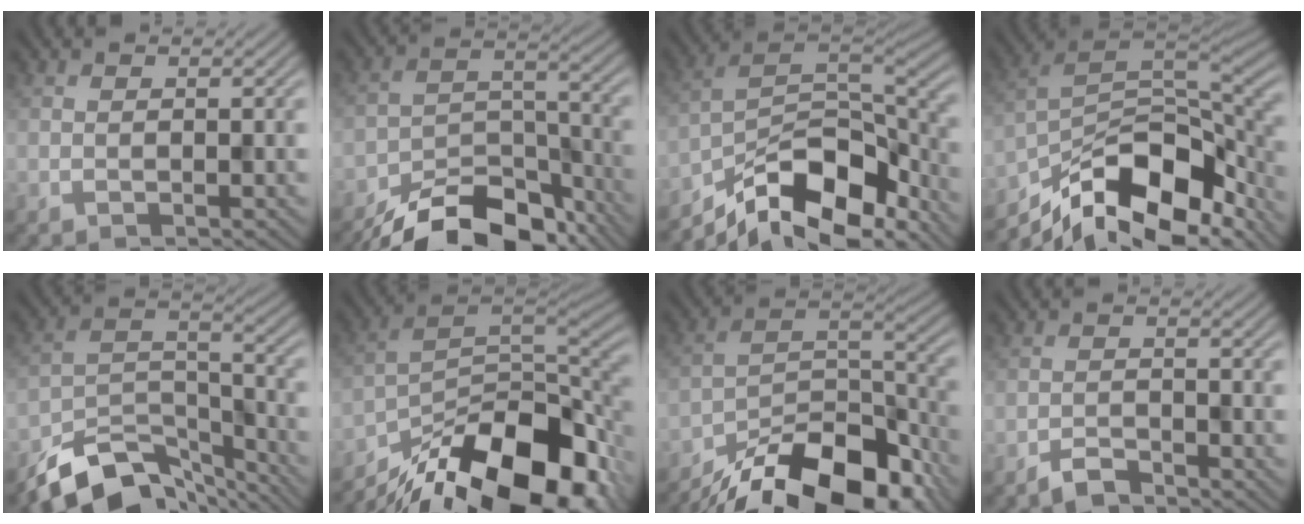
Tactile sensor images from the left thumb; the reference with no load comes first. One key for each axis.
{"total": 14.4, "fx": -11.8, "fy": 5.7, "fz": 6.0, "tx": -0.105, "ty": -0.017, "tz": -0.185}
{"total": 14.2, "fx": -10.5, "fy": 5.2, "fz": 8.0, "tx": -0.155, "ty": -0.006, "tz": -0.179}
{"total": 15.1, "fx": -9.6, "fy": 6.7, "fz": 9.6, "tx": -0.200, "ty": -0.016, "tz": -0.164}
{"total": 11.4, "fx": -9.3, "fy": 4.0, "fz": 5.1, "tx": -0.088, "ty": -0.005, "tz": -0.171}
{"total": 18.2, "fx": -12.1, "fy": 7.5, "fz": 11.2, "tx": -0.203, "ty": -0.032, "tz": -0.196}
{"total": 17.1, "fx": -13.4, "fy": 6.1, "fz": 8.7, "tx": -0.178, "ty": -0.019, "tz": -0.208}
{"total": 2.3, "fx": -2.1, "fy": 0.6, "fz": 0.9, "tx": -0.013, "ty": 0.004, "tz": -0.045}